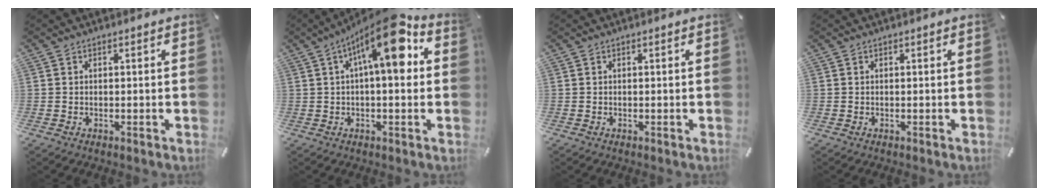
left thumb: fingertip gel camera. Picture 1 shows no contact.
{"total": 14.6, "force": [4.8, 4.5, 13.1], "torque": [-0.197, -0.029, 0.071]}
{"total": 0.0}
{"total": 0.0}